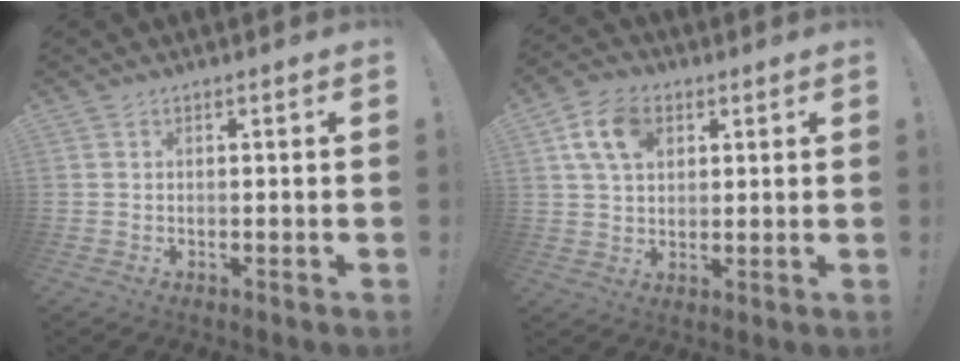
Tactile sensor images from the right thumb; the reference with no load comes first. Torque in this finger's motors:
{"motor_torque": [1.20, 1.38, 0.04, 0.17, 0.28]}